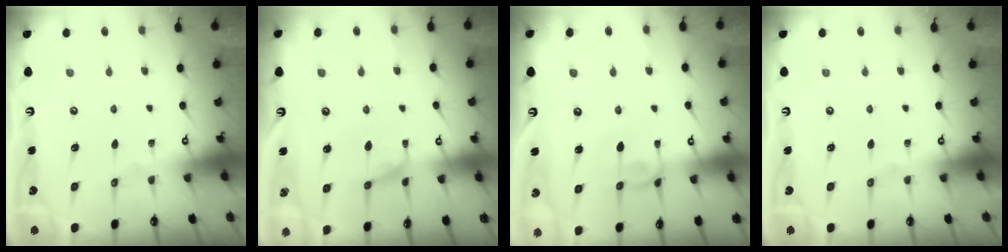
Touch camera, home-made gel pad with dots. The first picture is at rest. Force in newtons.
{"total": 0.9, "press": 0.8, "slide": 0.4}
{"total": 3.9, "press": 3.9, "slide": 0.1}
{"total": 0.0}